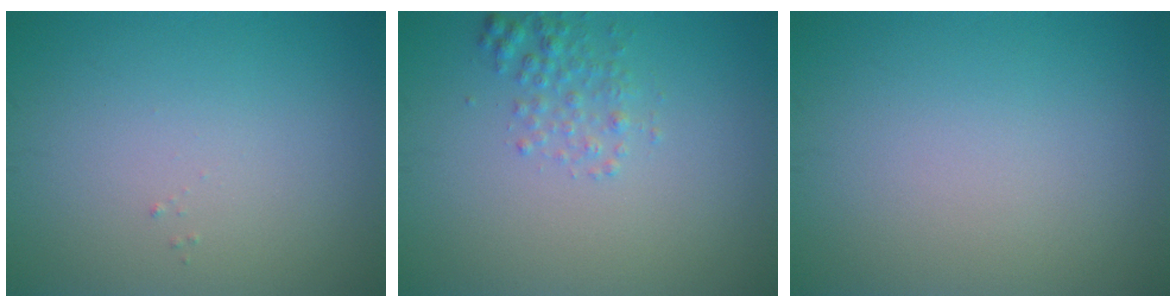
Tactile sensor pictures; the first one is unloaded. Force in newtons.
{"total": 1.7, "press": 1.7, "slide": 0.1}
{"total": 0.0}